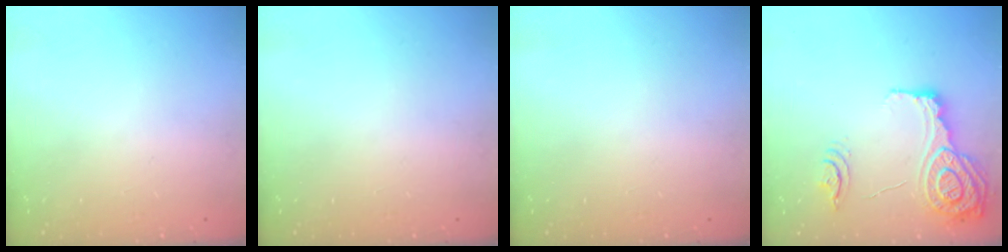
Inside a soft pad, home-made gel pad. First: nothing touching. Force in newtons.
{"total": 0.0}
{"total": 0.0}
{"total": 16.0, "press": 15.9, "slide": 1.2}